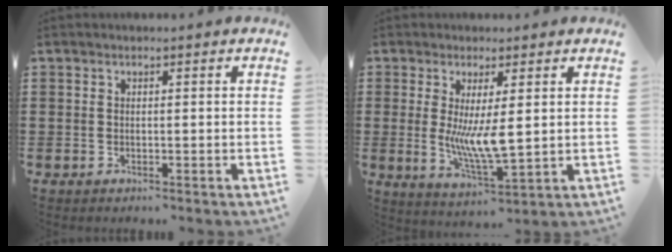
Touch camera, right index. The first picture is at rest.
{"total": 7.2, "force": [0.3, 2.0, 6.9], "torque": [-0.127, -0.016, 0.000]}